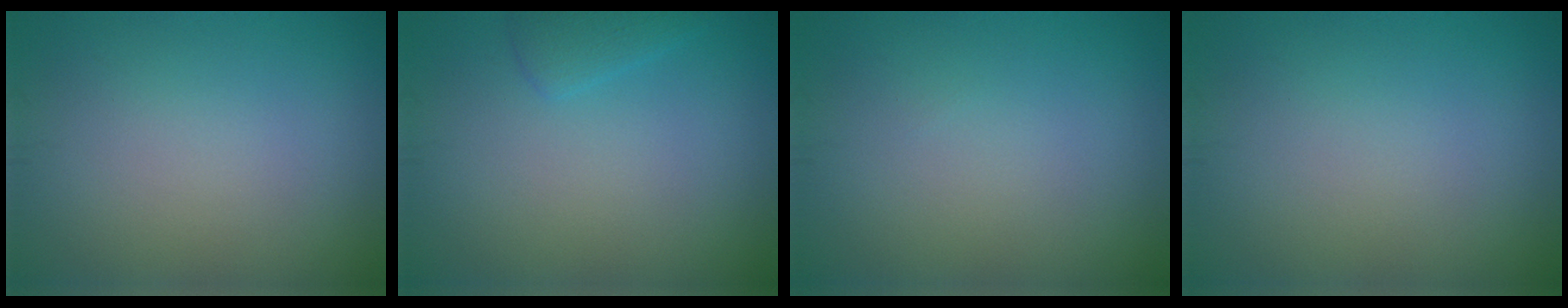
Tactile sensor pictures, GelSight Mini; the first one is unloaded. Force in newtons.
{"total": 1.6, "press": 1.6, "slide": 0.1}
{"total": 0.0}
{"total": 0.0}